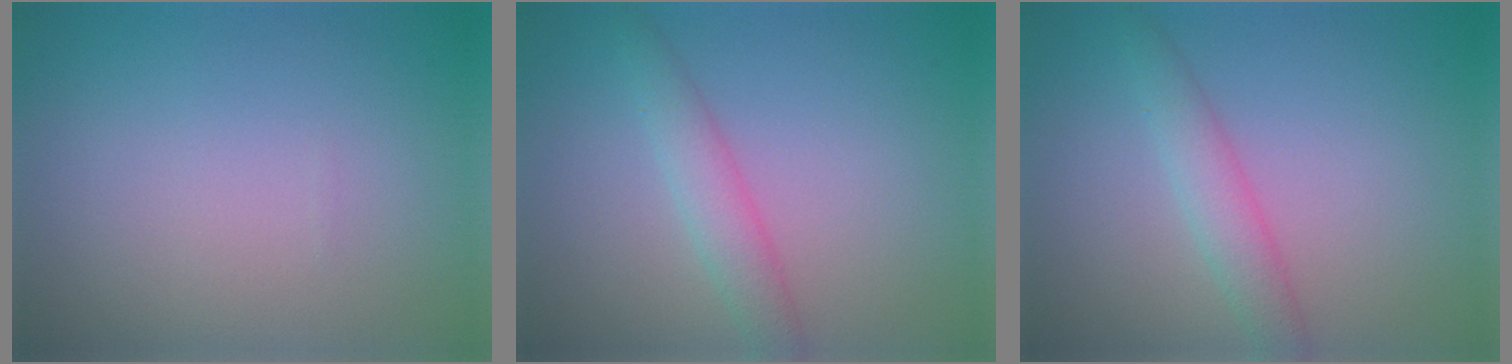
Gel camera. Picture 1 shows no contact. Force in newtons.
{"total": 2.7, "press": 2.7, "slide": 0.0}
{"total": 2.7, "press": 2.7, "slide": 0.0}